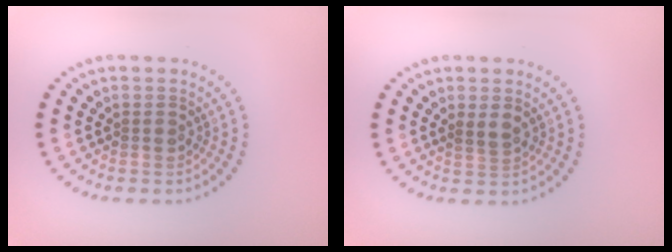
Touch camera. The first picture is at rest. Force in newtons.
{"total": 1.1, "press": 1.0, "slide": 0.5}